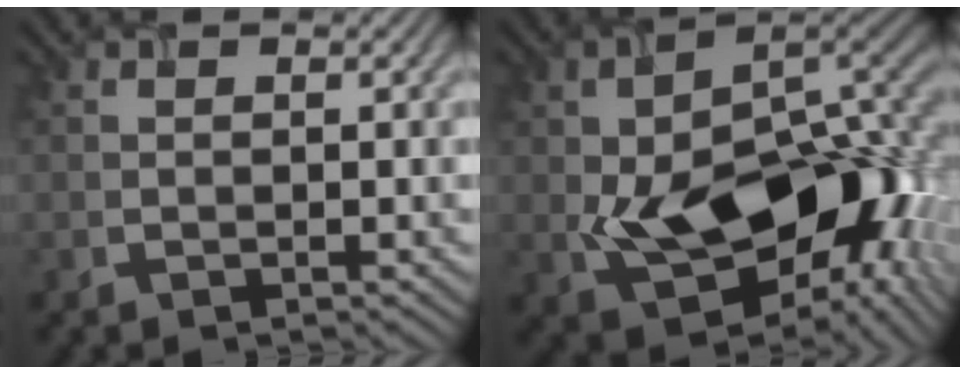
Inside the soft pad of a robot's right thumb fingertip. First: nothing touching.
{"total": 17.9, "force": [-3.8, 10.8, 13.8], "torque": [-0.207, -0.019, -0.057]}